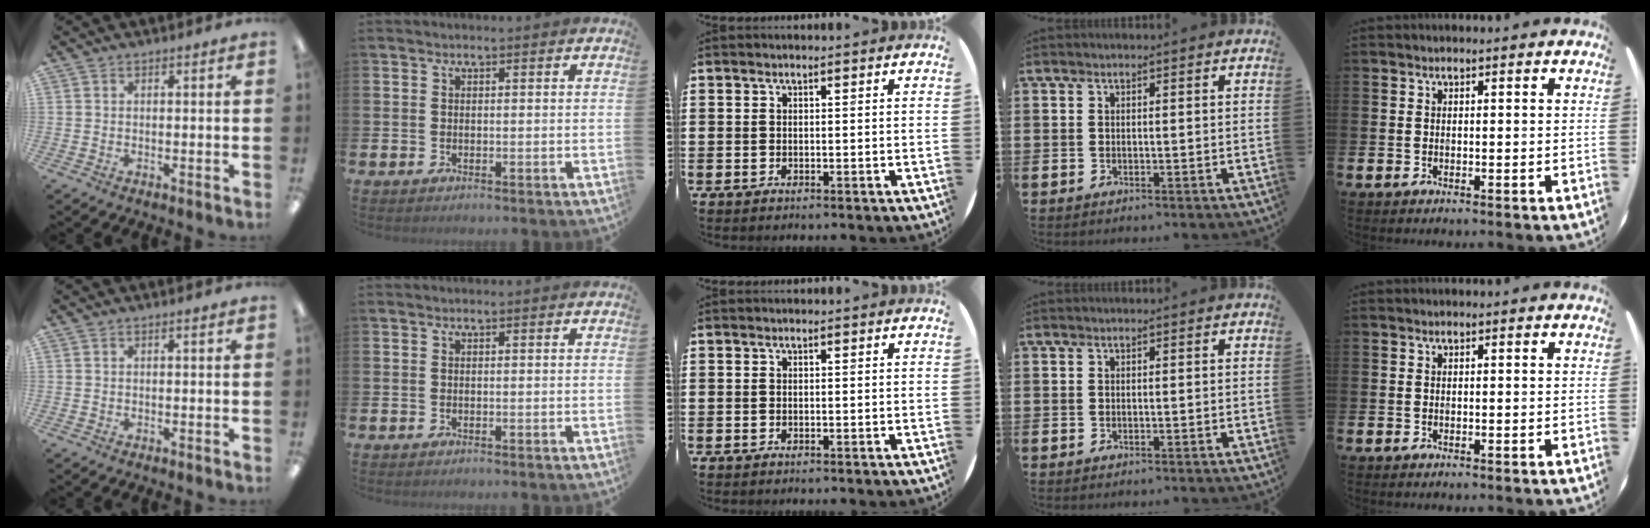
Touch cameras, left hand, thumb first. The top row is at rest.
{}